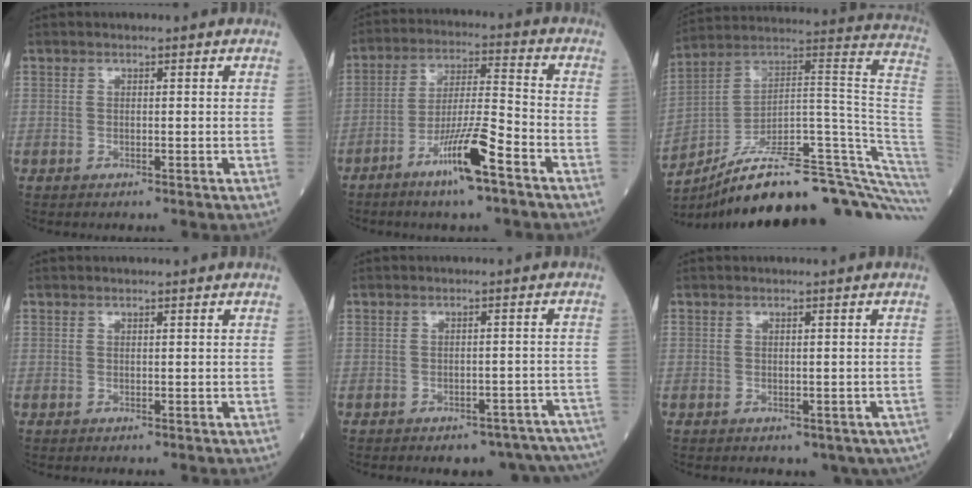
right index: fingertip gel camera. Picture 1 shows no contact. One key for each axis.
{"total": 10.4, "fx": -6.0, "fy": 0.4, "fz": 8.5, "tx": -0.159, "ty": -0.008, "tz": -0.107}
{"total": 30.7, "fx": -23.2, "fy": 2.9, "fz": 19.9, "tx": -0.166, "ty": 0.032, "tz": -0.335}
{"total": 0.0}
{"total": 12.7, "fx": -11.2, "fy": 4.4, "fz": 3.9, "tx": -0.012, "ty": 0.029, "tz": -0.119}
{"total": 4.7, "fx": -3.2, "fy": 2.8, "fz": 2.2, "tx": -0.006, "ty": 0.003, "tz": -0.039}